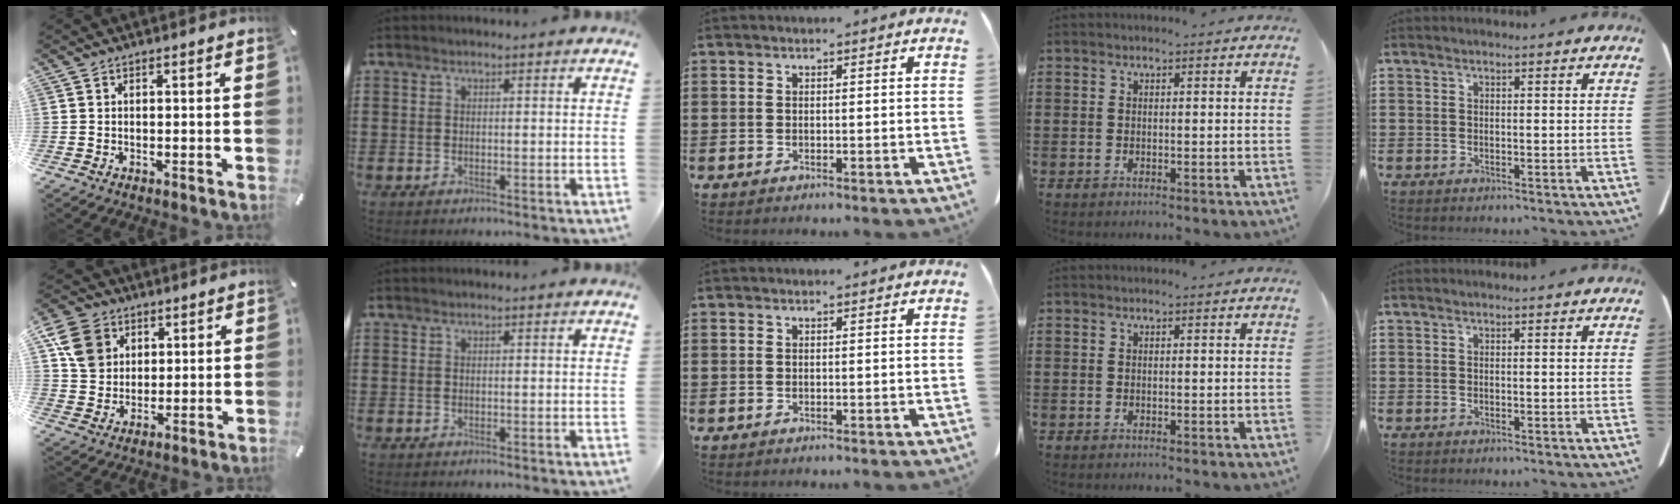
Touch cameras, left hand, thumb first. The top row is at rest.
{"thumb": {"total": 10.1, "force": [4.0, 8.5, 3.9], "torque": [-0.088, -0.004, 0.079]}}